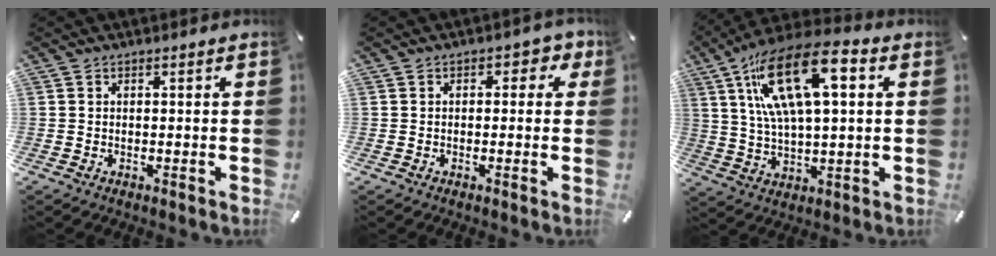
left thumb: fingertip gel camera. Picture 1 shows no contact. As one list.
[{"total": 2.8, "force": [0.0, 2.1, 2.0], "torque": [-0.025, 0.006, -0.007]}, {"total": 19.3, "force": [7.6, 8.3, 15.6], "torque": [-0.321, -0.018, 0.125]}]